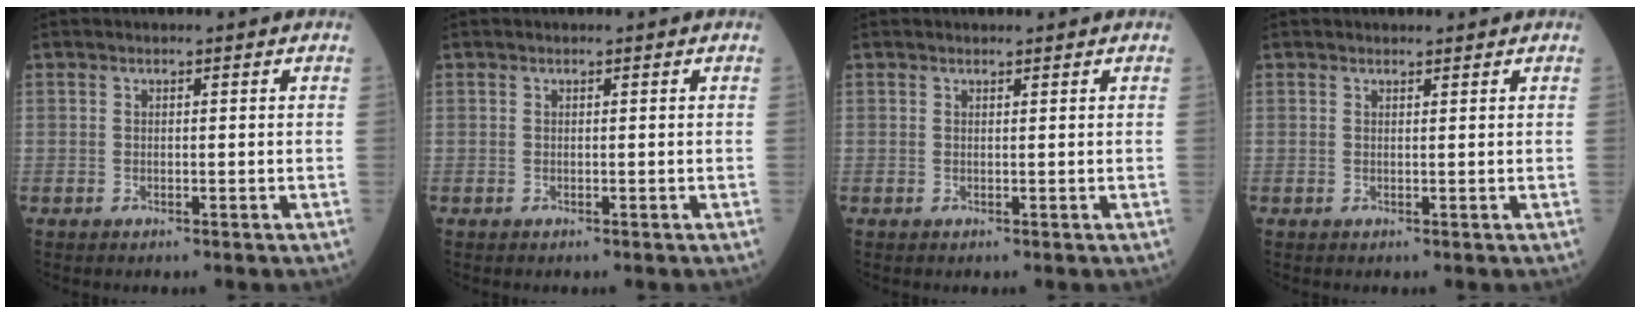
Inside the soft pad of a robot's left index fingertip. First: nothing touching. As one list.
[{"total": 0.0}, {"total": 1.0, "force": [1.0, 0.0, 0.1], "torque": [-0.009, 0.005, 0.016]}, {"total": 1.3, "force": [1.3, 0.1, 0.1], "torque": [-0.009, 0.005, 0.020]}]